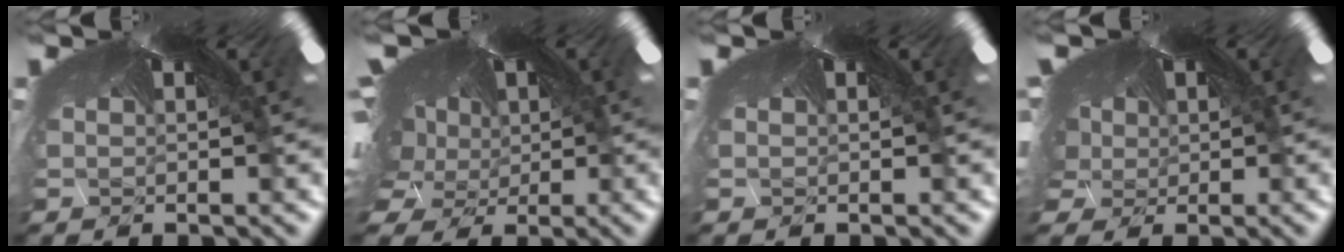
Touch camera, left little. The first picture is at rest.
{"total": 5.5, "force": [-4.2, 3.1, 1.8], "torque": [-0.085, -0.057, -0.036]}
{"total": 0.0}
{"total": 4.3, "force": [-3.0, 2.1, 2.2], "torque": [-0.069, -0.026, -0.024]}